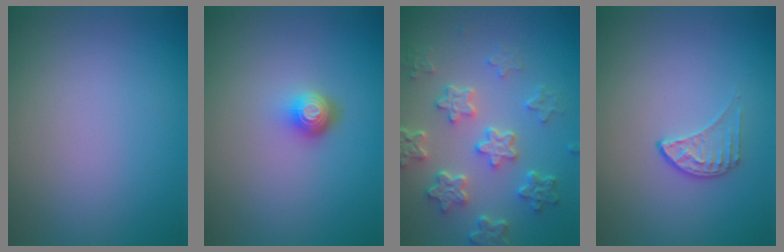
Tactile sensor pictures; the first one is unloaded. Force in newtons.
{"total": 1.9, "press": 1.4, "slide": 1.3}
{"total": 5.8, "press": 4.3, "slide": 3.8}
{"total": 1.6, "press": 1.0, "slide": 1.2}